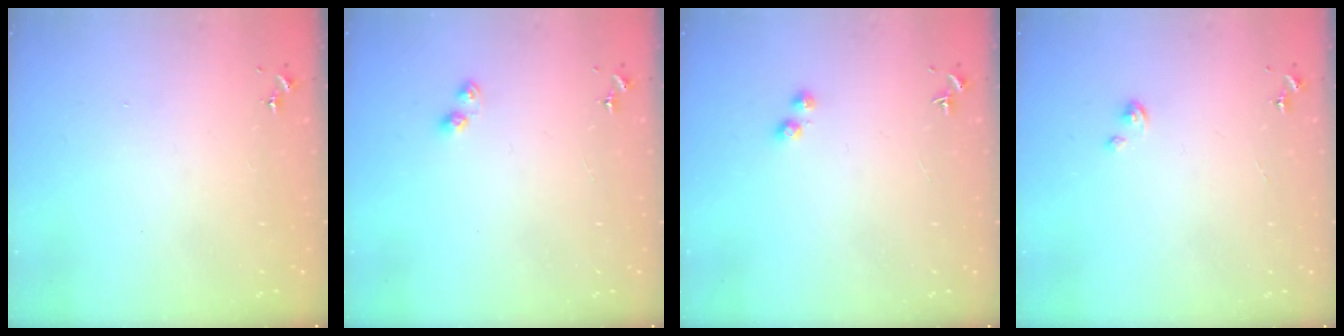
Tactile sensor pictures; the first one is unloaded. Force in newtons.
{"total": 3.0, "press": 3.0, "slide": 0.3}
{"total": 2.8, "press": 2.7, "slide": 0.7}
{"total": 1.8, "press": 1.8, "slide": 0.2}